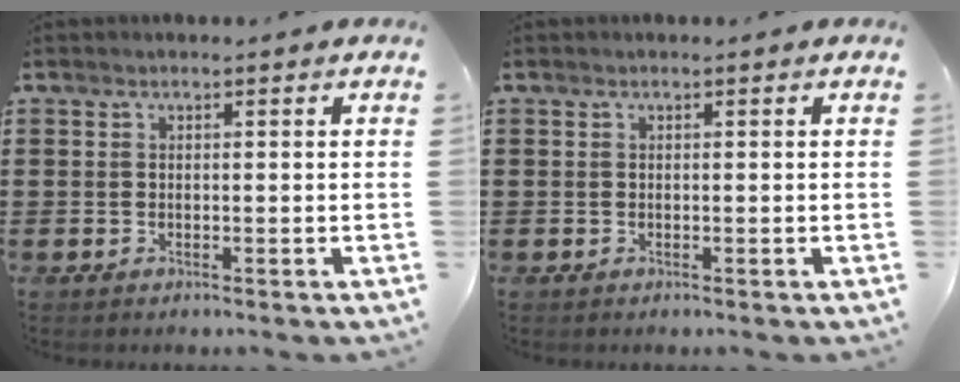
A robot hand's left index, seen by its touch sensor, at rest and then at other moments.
{"total": 0.0}